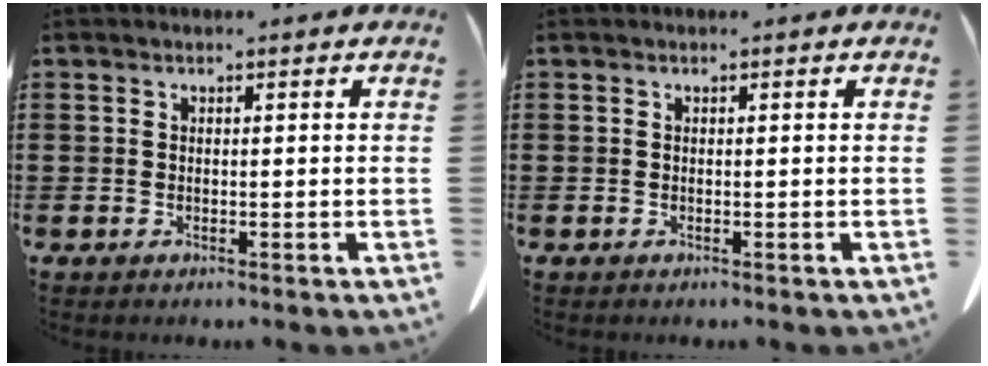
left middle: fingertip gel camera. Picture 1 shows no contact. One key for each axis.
{"total": 0.0}